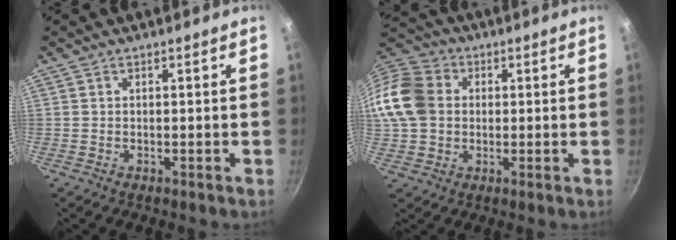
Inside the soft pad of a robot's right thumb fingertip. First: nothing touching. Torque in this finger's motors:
{"motor_torque": [1.06, 2.08, 1.11, -0.42, 0.64]}